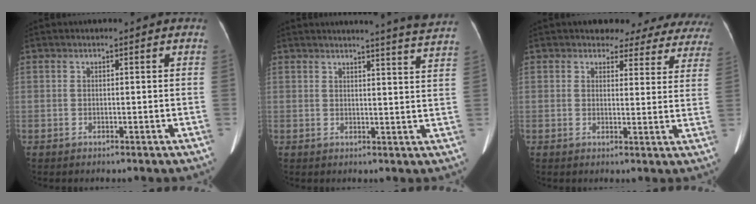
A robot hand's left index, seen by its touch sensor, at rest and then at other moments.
{"total": 8.8, "force": [8.3, -1.9, 2.2], "torque": [-0.031, -0.043, 0.081]}
{"total": 14.2, "force": [12.9, 5.3, 3.0], "torque": [-0.003, -0.022, 0.116]}